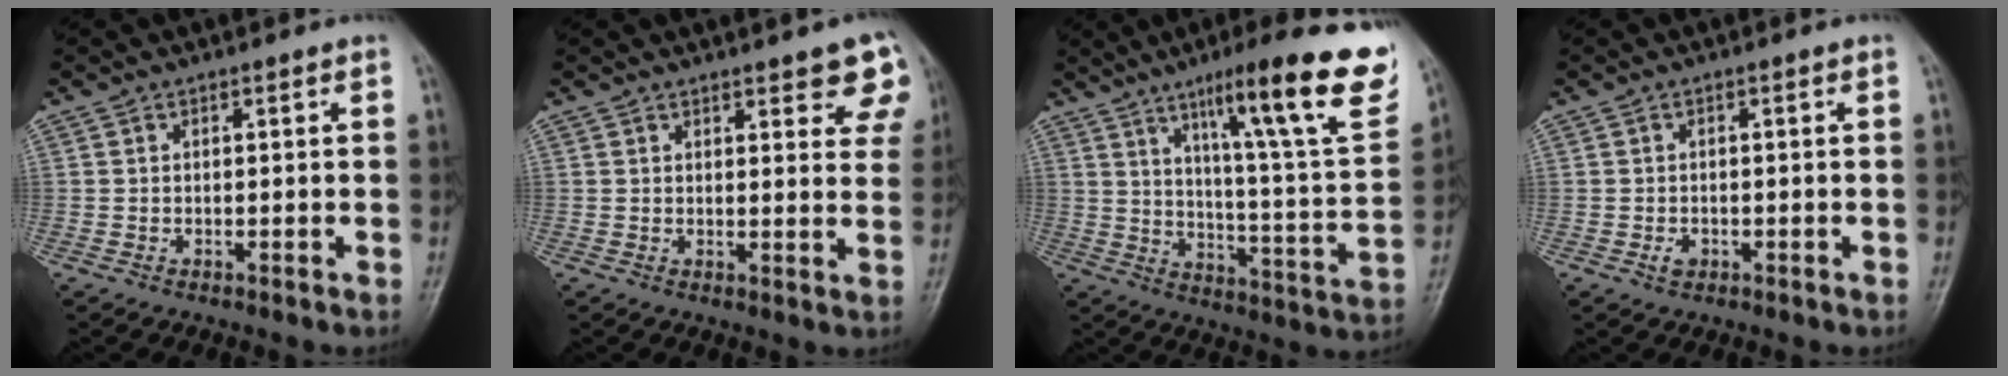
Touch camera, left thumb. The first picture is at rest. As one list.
[{"total": 8.4, "force": [5.4, 2.9, 5.8], "torque": [-0.036, -0.022, 0.057]}, {"total": 25.0, "force": [13.7, 3.5, 20.6], "torque": [-0.272, -0.046, 0.202]}, {"total": 1.7, "force": [-0.7, 1.3, 0.9], "torque": [-0.010, 0.003, -0.010]}]